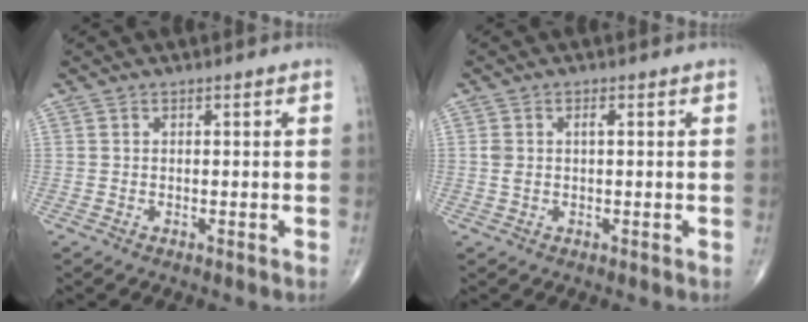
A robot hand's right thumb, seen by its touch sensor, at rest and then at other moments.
{"total": 2.2, "force": [0.4, 1.0, 2.0], "torque": [-0.050, 0.011, 0.009]}